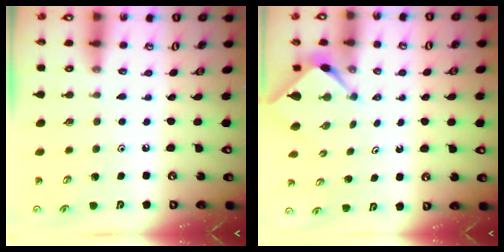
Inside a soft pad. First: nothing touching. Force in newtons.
{"total": 2.3, "press": 2.2, "slide": 0.3}